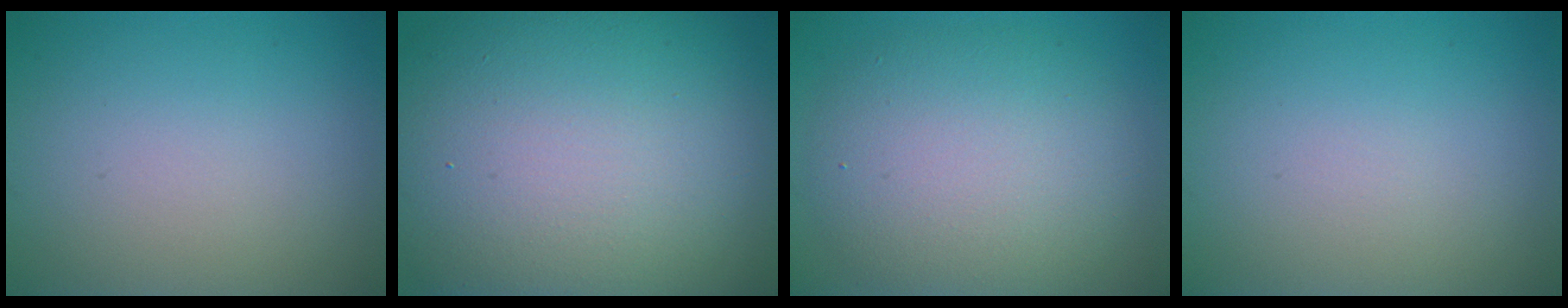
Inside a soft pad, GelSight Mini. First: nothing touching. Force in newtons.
{"total": 18.8, "press": 18.8, "slide": 0.9}
{"total": 7.6, "press": 7.6, "slide": 0.4}
{"total": 0.0}